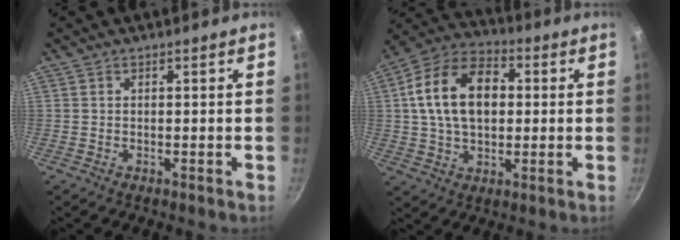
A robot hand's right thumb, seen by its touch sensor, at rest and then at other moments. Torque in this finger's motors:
{"motor_torque": [-0.21, 2.84, 1.52, 0.71, 0.43]}